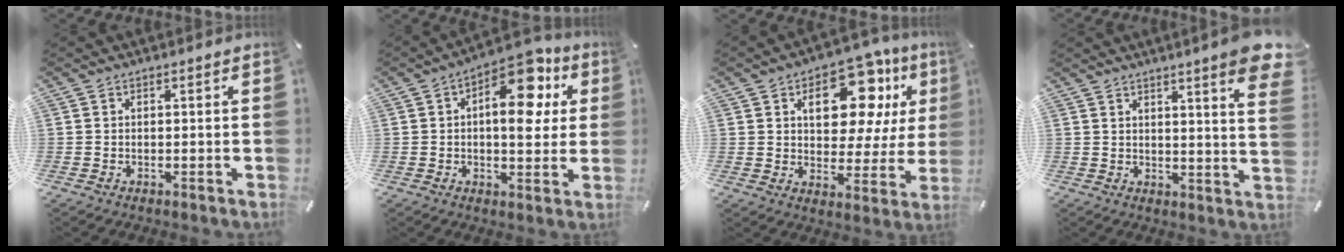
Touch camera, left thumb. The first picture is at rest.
{"total": 14.1, "force": [5.4, 7.2, 10.8], "torque": [-0.140, -0.035, 0.088]}
{"total": 16.5, "force": [7.5, 9.4, 11.3], "torque": [-0.149, -0.034, 0.122]}
{"total": 8.8, "force": [5.2, 0.5, 7.0], "torque": [-0.102, -0.037, 0.084]}